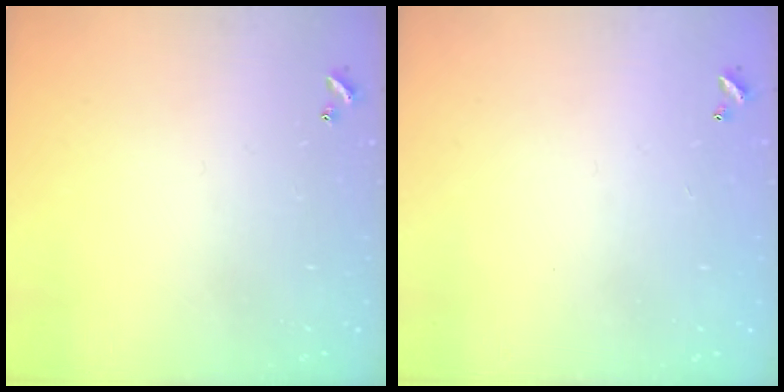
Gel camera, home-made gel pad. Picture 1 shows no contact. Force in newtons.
{"total": 2.8, "press": 2.8, "slide": 0.1}